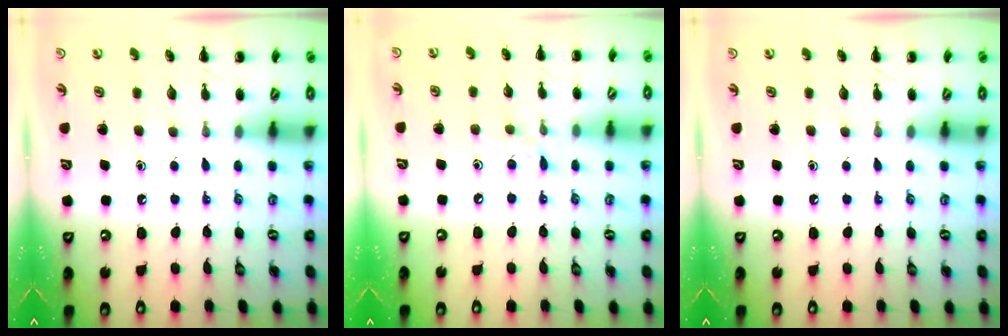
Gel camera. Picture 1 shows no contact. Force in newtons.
{"total": 5.1, "press": 4.9, "slide": 1.6}
{"total": 0.0}